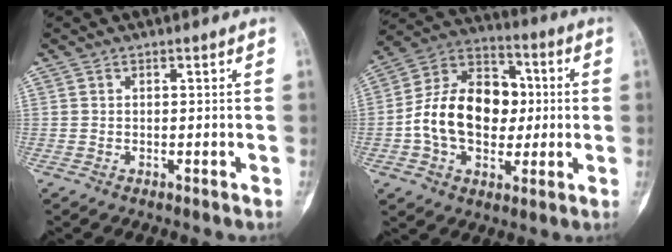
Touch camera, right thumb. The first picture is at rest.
{"total": 18.6, "force": [-0.6, 13.2, 13.1], "torque": [-0.191, 0.033, -0.012]}